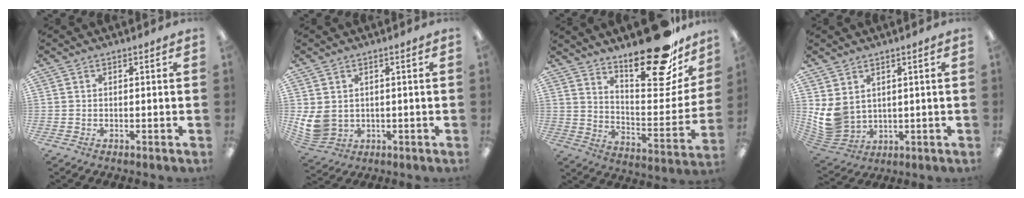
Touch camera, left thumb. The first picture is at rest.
{"total": 6.5, "force": [1.4, 5.4, 3.4], "torque": [-0.094, -0.006, 0.030]}
{"total": 23.5, "force": [18.4, 7.6, 12.5], "torque": [-0.167, -0.132, 0.303]}
{"total": 8.2, "force": [2.1, 6.6, 4.4], "torque": [-0.113, -0.020, 0.045]}